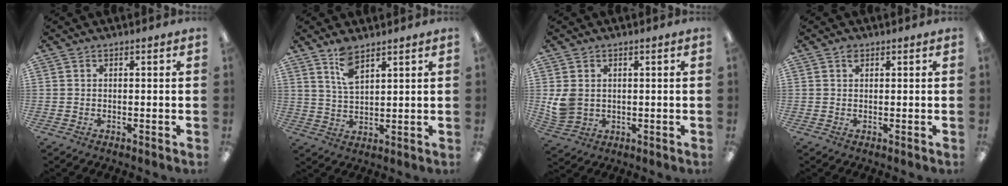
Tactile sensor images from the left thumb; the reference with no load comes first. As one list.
[{"total": 6.6, "force": [4.8, 2.3, 4.0], "torque": [-0.082, -0.015, 0.086]}, {"total": 5.5, "force": [1.0, 4.5, 2.9], "torque": [-0.055, 0.006, 0.025]}, {"total": 2.4, "force": [1.6, 1.7, 0.4], "torque": [-0.002, -0.003, 0.030]}]